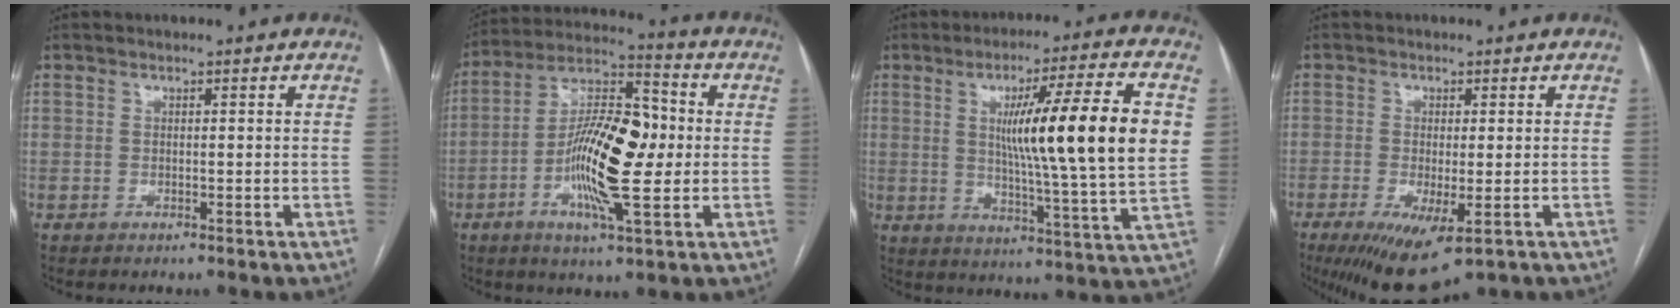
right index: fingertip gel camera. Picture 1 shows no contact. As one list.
[{"total": 16.0, "force": [-1.7, 4.2, 15.3], "torque": [-0.285, 0.014, -0.032]}, {"total": 19.7, "force": [3.5, -0.6, 19.4], "torque": [-0.291, -0.006, 0.042]}, {"total": 9.2, "force": [-4.6, 2.3, 7.6], "torque": [-0.125, -0.026, -0.067]}]